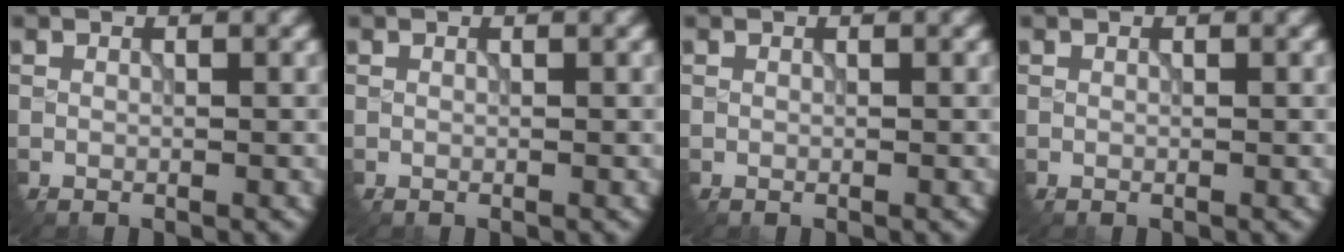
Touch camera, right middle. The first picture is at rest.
{"total": 0.0}
{"total": 0.0}
{"total": 0.0}